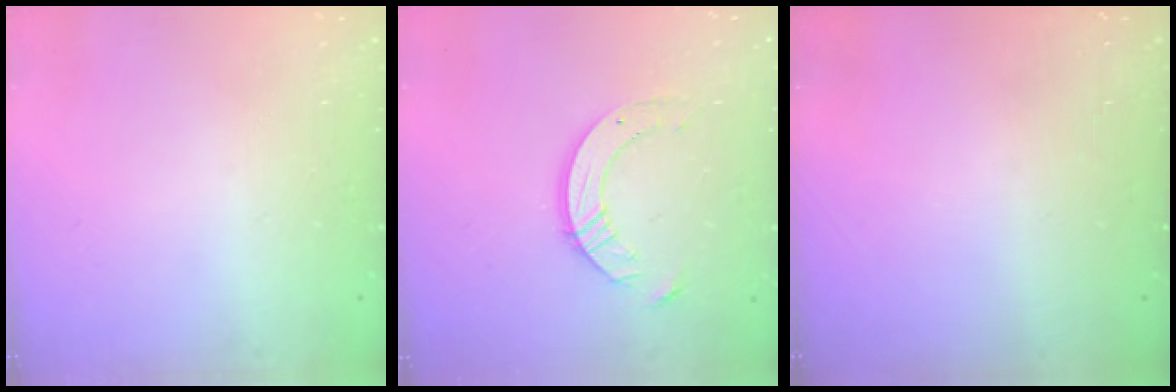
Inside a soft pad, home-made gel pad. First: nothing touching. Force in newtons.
{"total": 9.2, "press": 9.1, "slide": 0.8}
{"total": 0.0}